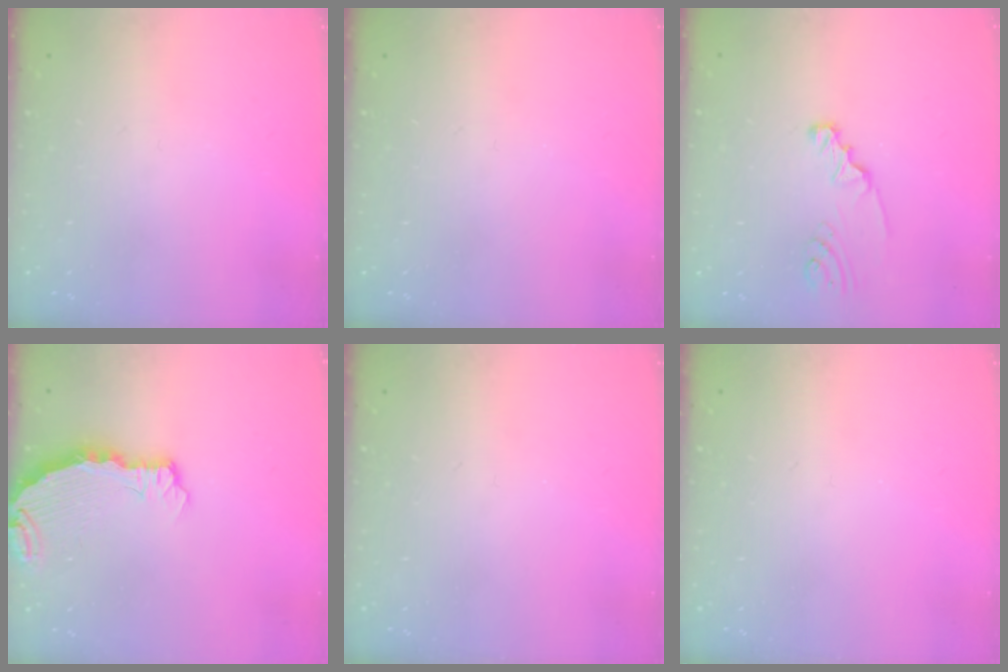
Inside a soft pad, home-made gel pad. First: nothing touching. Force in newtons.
{"total": 0.0}
{"total": 2.1, "press": 2.1, "slide": 0.1}
{"total": 4.8, "press": 4.7, "slide": 0.5}
{"total": 0.0}
{"total": 0.0}